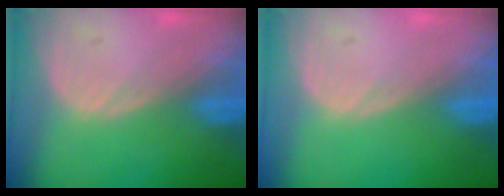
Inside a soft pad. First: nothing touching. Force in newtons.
{"total": 0.0}